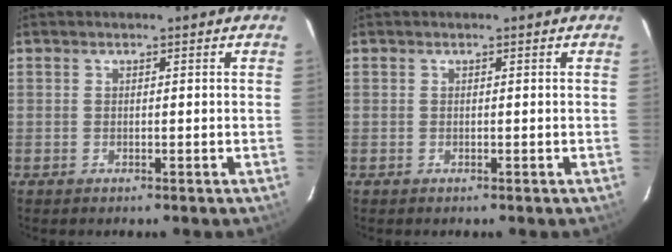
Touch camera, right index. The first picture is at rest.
{"total": 0.0}